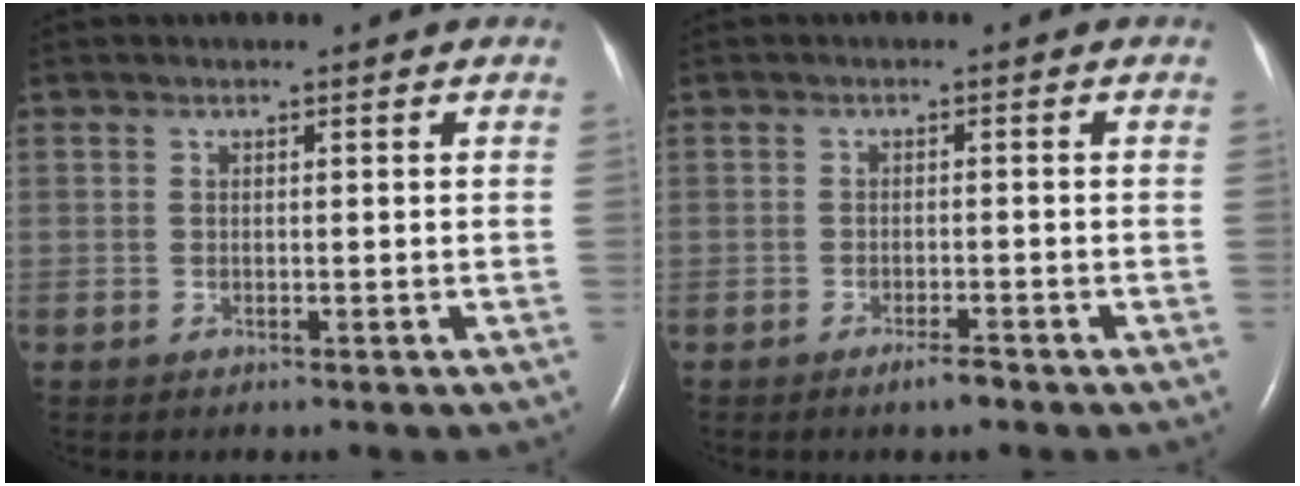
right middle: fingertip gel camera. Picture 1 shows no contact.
{"total": 2.1, "force": [-1.6, 0.2, 1.3], "torque": [-0.027, -0.003, -0.027]}